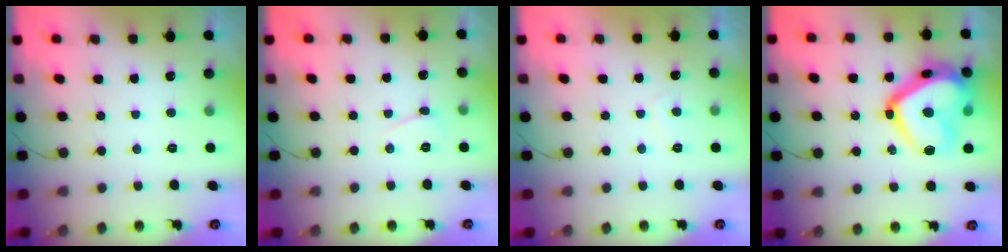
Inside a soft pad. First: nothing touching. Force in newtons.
{"total": 3.0, "press": 3.0, "slide": 0.3}
{"total": 0.6, "press": 0.3, "slide": 0.5}
{"total": 22.8, "press": 22.7, "slide": 1.8}